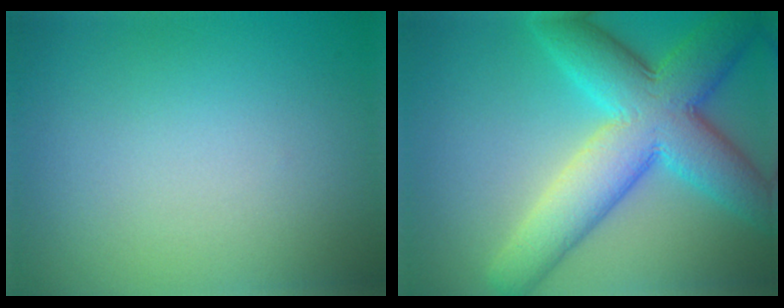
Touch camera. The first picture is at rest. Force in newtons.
{"total": 10.2, "press": 10.1, "slide": 0.3}